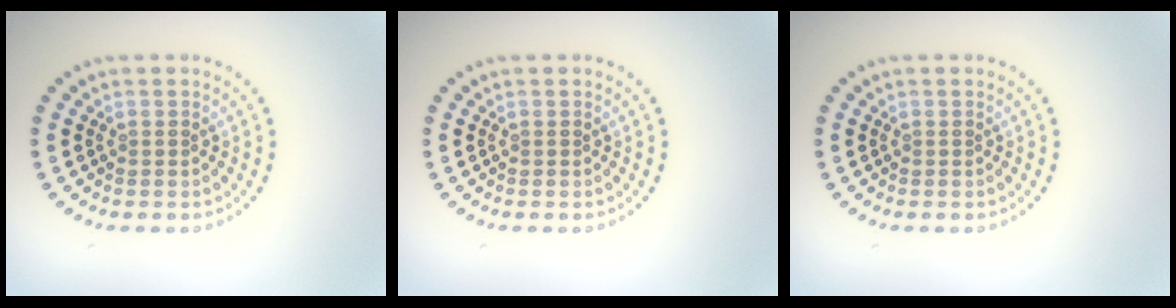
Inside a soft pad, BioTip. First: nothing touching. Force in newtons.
{"total": 0.0}
{"total": 0.0}